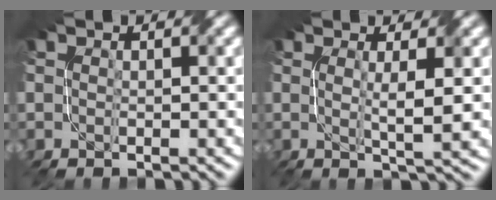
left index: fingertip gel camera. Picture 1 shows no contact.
{"total": 3.7, "force": [0.4, 0.4, 3.6], "torque": [-0.058, -0.001, 0.007]}